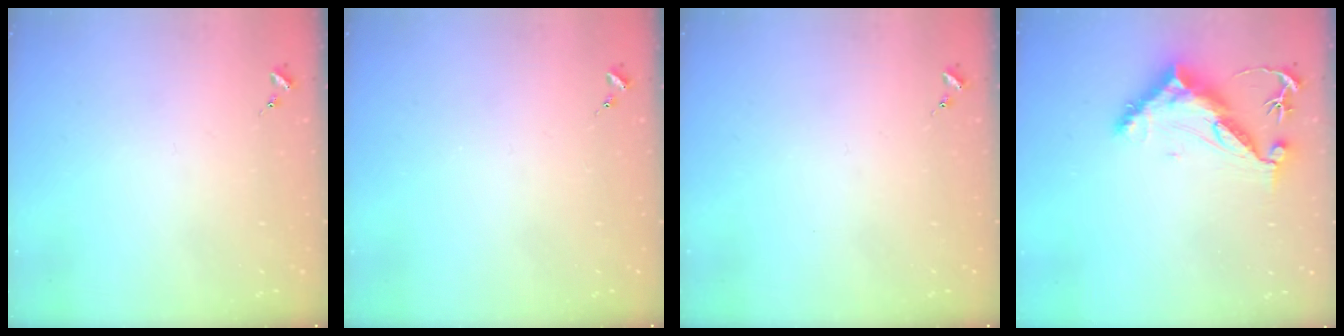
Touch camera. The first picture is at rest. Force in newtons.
{"total": 0.0}
{"total": 0.0}
{"total": 11.7, "press": 11.7, "slide": 0.9}